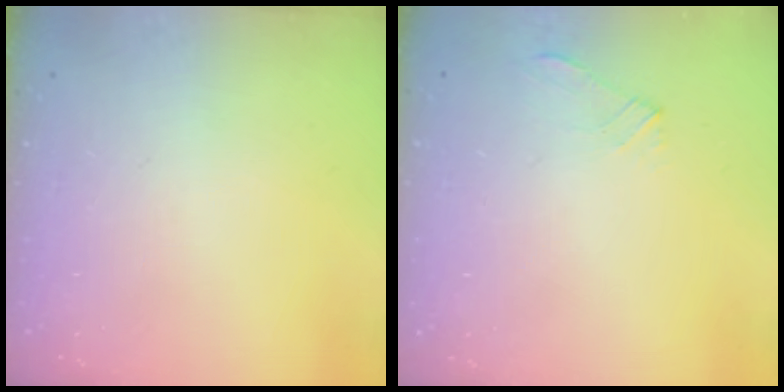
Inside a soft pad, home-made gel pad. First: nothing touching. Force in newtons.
{"total": 1.9, "press": 1.9, "slide": 0.4}